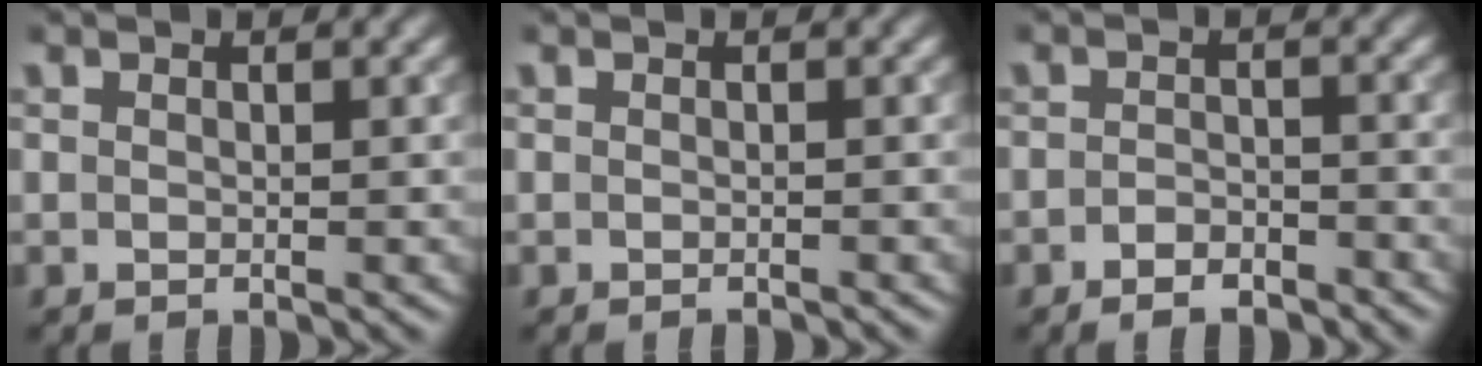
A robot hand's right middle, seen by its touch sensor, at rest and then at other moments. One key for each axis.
{"total": 0.7, "fx": -0.6, "fy": 0.1, "fz": 0.2, "tx": 0.000, "ty": 0.000, "tz": -0.009}
{"total": 2.4, "fx": -1.8, "fy": 1.1, "fz": 1.2, "tx": -0.017, "ty": 0.002, "tz": -0.031}